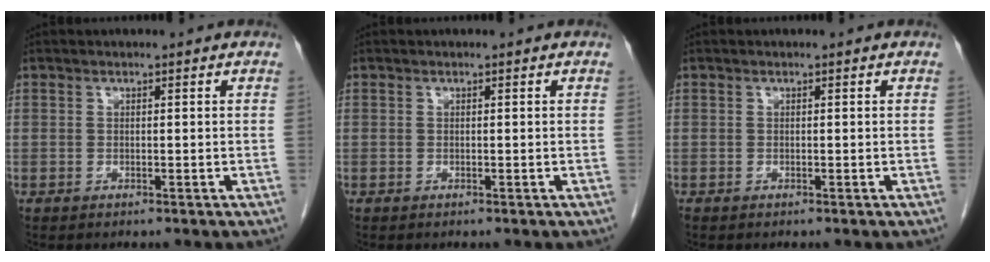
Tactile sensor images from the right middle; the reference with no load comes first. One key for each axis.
{"total": 0.0}
{"total": 0.0}